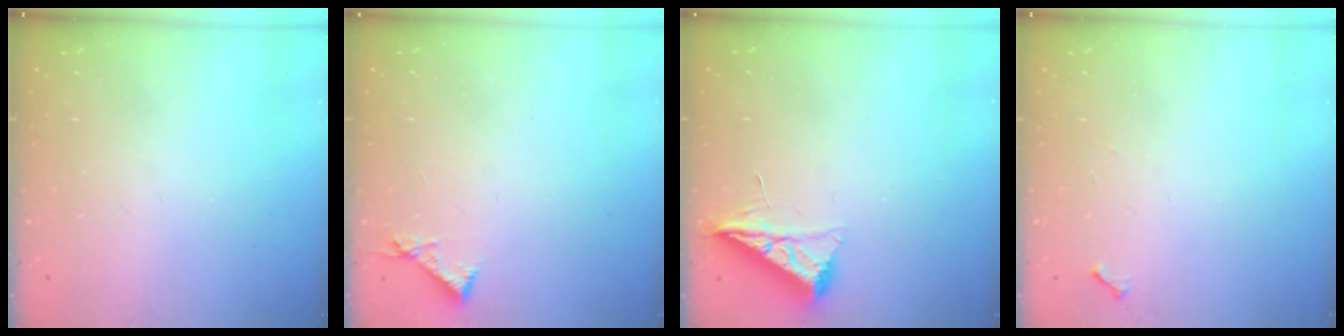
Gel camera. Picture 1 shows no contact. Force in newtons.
{"total": 4.2, "press": 4.2, "slide": 0.4}
{"total": 6.8, "press": 6.8, "slide": 0.9}
{"total": 3.8, "press": 3.8, "slide": 0.5}